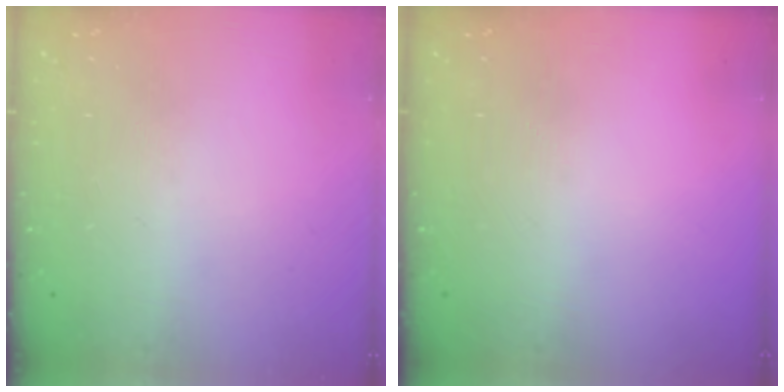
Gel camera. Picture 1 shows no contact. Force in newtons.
{"total": 0.0}